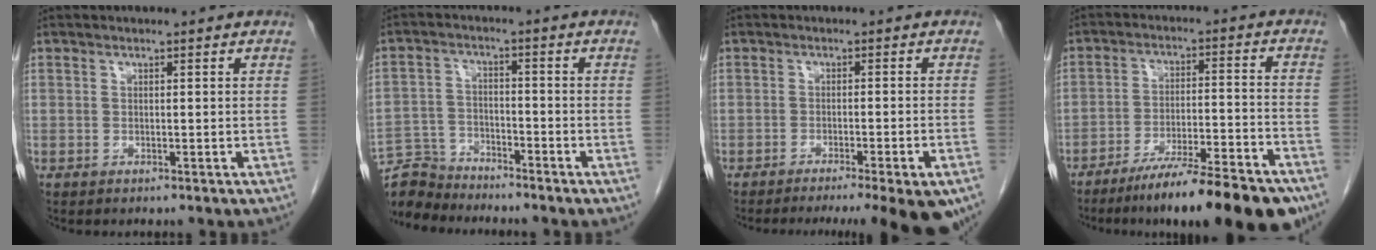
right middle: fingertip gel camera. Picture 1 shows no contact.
{"total": 7.2, "force": [-7.0, 1.3, -0.7], "torque": [0.012, 0.002, -0.137]}
{"total": 11.9, "force": [-9.1, 0.5, 7.7], "torque": [-0.071, -0.019, -0.121]}
{"total": 17.3, "force": [-13.4, 1.3, 10.8], "torque": [-0.126, -0.004, -0.210]}